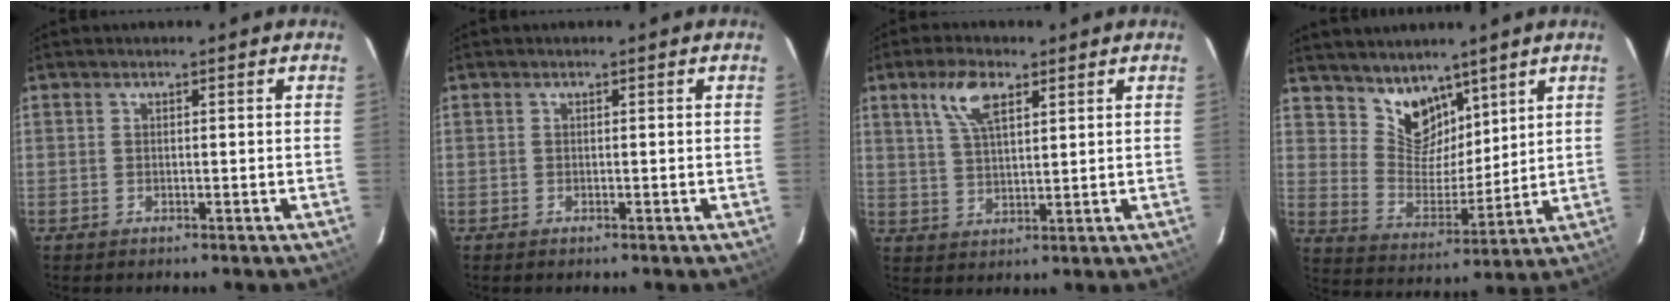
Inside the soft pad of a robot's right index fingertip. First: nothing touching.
{"total": 0.0}
{"total": 7.1, "force": [3.8, 2.9, 5.3], "torque": [-0.103, 0.013, 0.075]}
{"total": 9.7, "force": [7.2, 5.6, 3.2], "torque": [-0.053, -0.001, 0.142]}